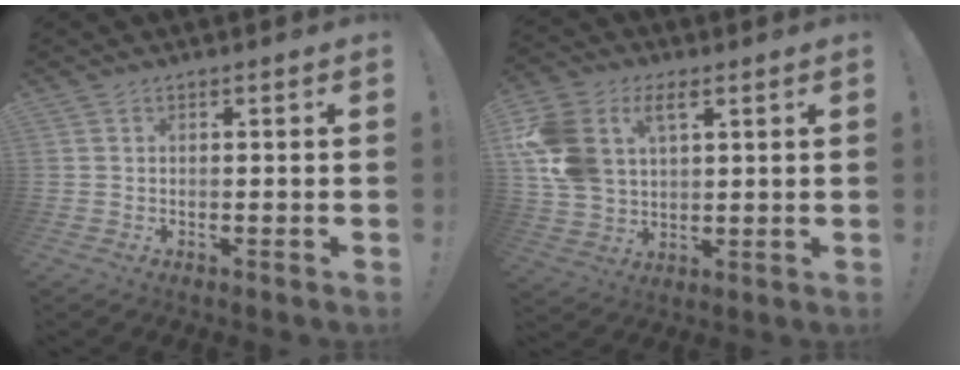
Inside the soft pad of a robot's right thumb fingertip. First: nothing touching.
{"total": 13.8, "force": [5.6, 9.8, 8.1], "torque": [-0.171, -0.022, 0.108]}